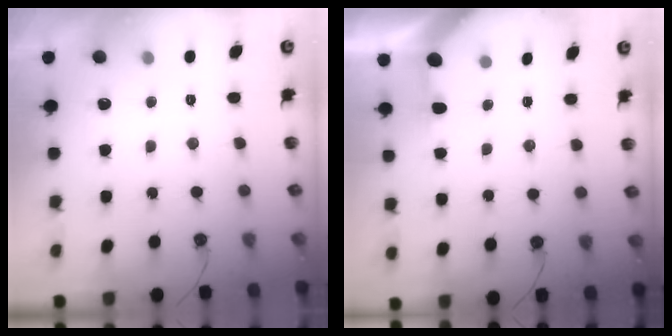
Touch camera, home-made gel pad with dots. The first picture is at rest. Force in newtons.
{"total": 2.2, "press": 2.2, "slide": 0.3}